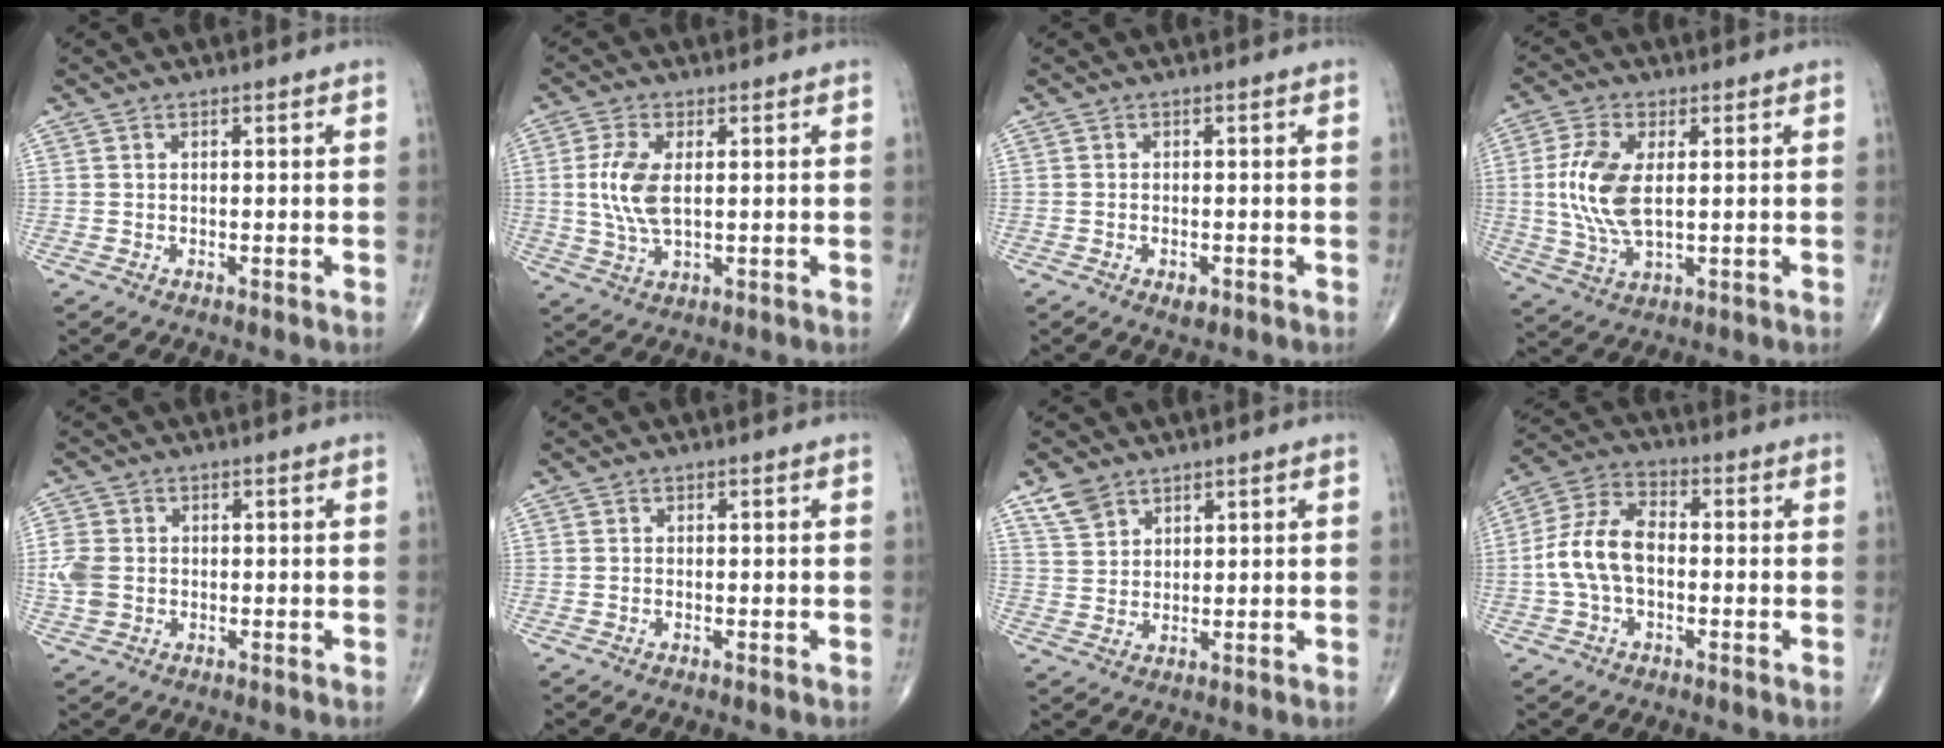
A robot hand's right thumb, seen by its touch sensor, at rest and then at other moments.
{"total": 7.7, "force": [0.8, 3.6, 6.8], "torque": [-0.154, -0.008, 0.019]}
{"total": 2.0, "force": [-1.0, 1.1, 1.4], "torque": [-0.021, 0.001, -0.012]}
{"total": 10.6, "force": [1.0, 5.0, 9.3], "torque": [-0.207, -0.008, 0.025]}
{"total": 5.2, "force": [-0.5, 4.1, 3.2], "torque": [-0.078, 0.004, -0.011]}
{"total": 0.0}
{"total": 4.8, "force": [3.4, 3.0, 1.7], "torque": [-0.022, -0.013, 0.071]}
{"total": 10.4, "force": [-1.2, 6.3, 8.2], "torque": [-0.164, 0.035, -0.032]}